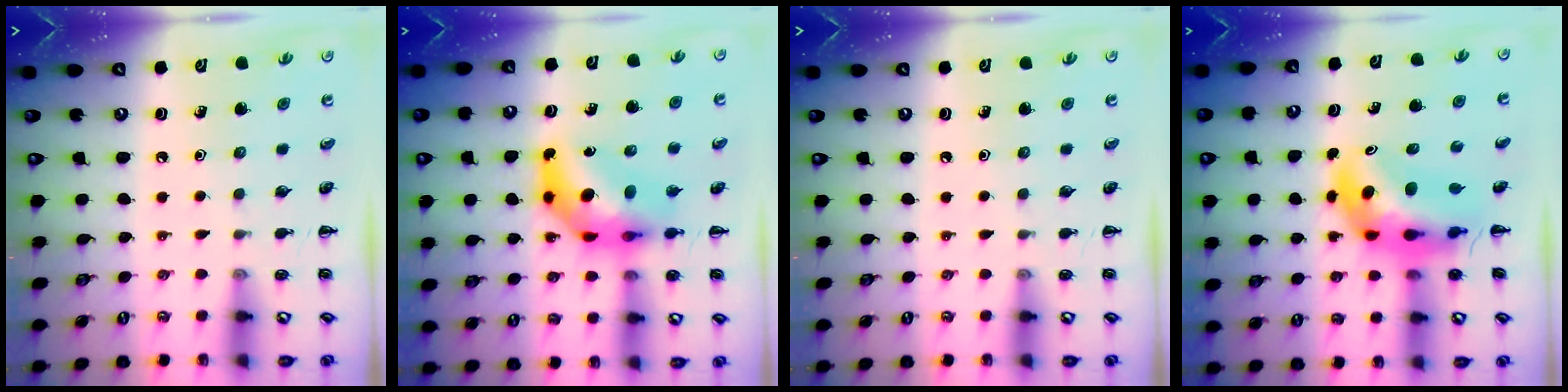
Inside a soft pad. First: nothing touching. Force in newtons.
{"total": 10.2, "press": 9.7, "slide": 3.2}
{"total": 0.0}
{"total": 8.7, "press": 8.2, "slide": 3.0}